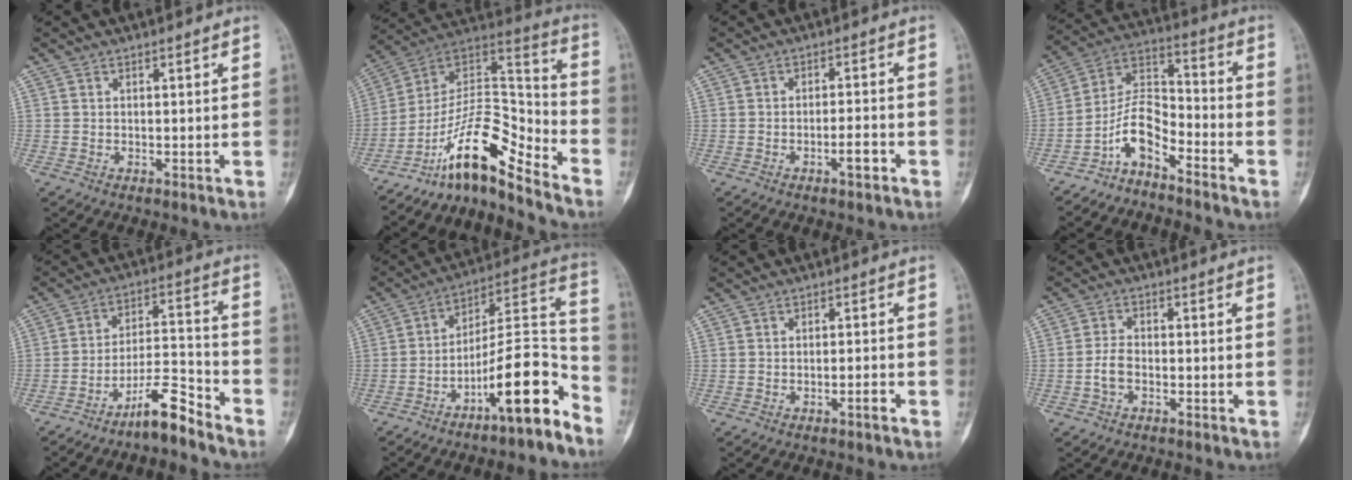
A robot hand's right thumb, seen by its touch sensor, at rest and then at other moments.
{"total": 15.5, "force": [-11.5, 4.1, 9.5], "torque": [-0.141, 0.124, -0.206]}
{"total": 3.5, "force": [-1.8, 0.9, 2.8], "torque": [-0.045, 0.015, -0.030]}
{"total": 8.9, "force": [-6.0, 3.9, 5.4], "torque": [-0.094, 0.083, -0.123]}
{"total": 9.3, "force": [-7.4, 1.9, 5.4], "torque": [-0.093, 0.077, -0.130]}
{"total": 16.1, "force": [-10.2, 3.6, 11.9], "torque": [-0.162, 0.112, -0.167]}
{"total": 1.9, "force": [-1.2, 0.3, 1.5], "torque": [-0.027, 0.011, -0.019]}
{"total": 3.5, "force": [-1.4, 2.1, 2.5], "torque": [-0.048, 0.015, -0.032]}